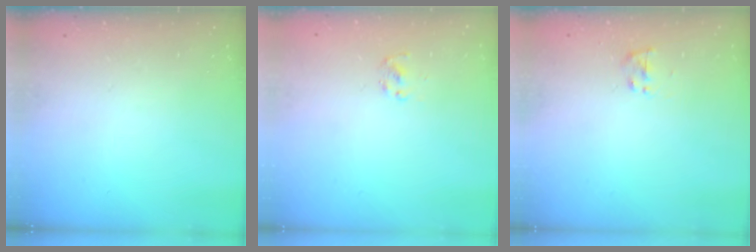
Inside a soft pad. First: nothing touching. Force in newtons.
{"total": 2.1, "press": 1.9, "slide": 0.9}
{"total": 1.8, "press": 1.7, "slide": 0.7}